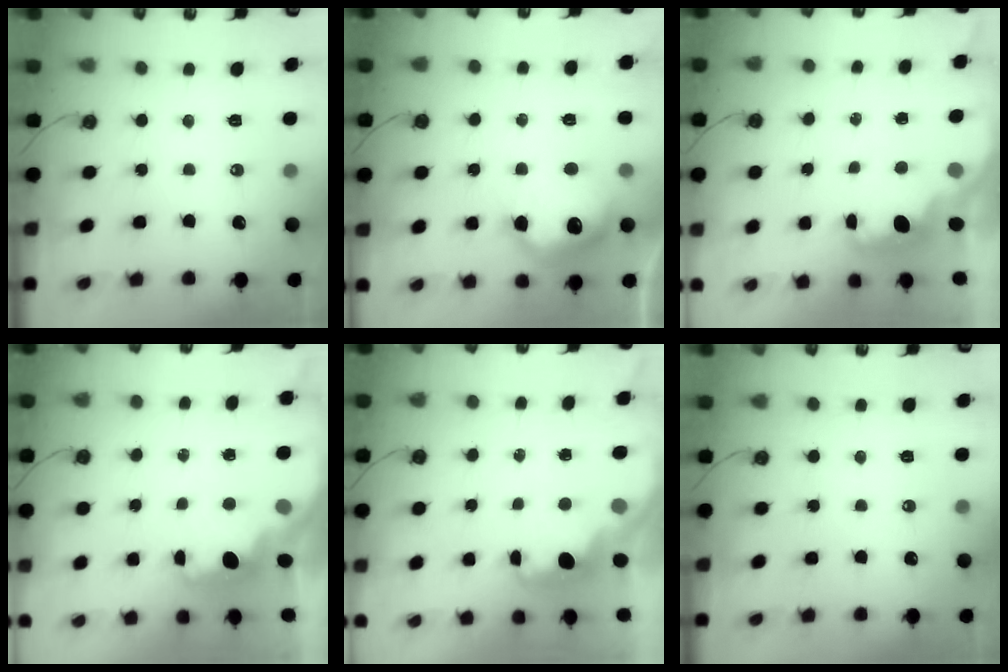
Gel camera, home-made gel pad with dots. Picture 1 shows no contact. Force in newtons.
{"total": 13.7, "press": 13.7, "slide": 0.8}
{"total": 1.6, "press": 1.4, "slide": 0.7}
{"total": 2.1, "press": 2.0, "slide": 0.8}
{"total": 2.3, "press": 2.1, "slide": 0.8}
{"total": 0.0}